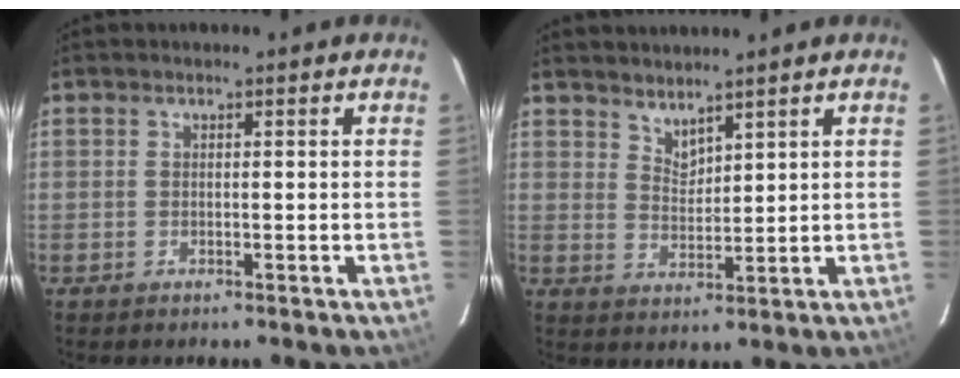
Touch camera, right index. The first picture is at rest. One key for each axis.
{"total": 3.8, "fx": 3.5, "fy": 1.1, "fz": 1.1, "tx": -0.016, "ty": -0.005, "tz": 0.063}